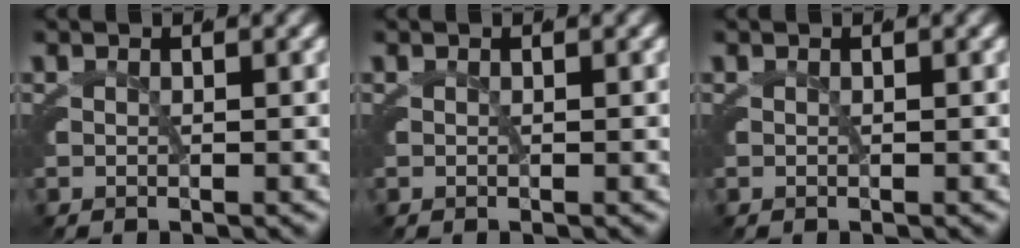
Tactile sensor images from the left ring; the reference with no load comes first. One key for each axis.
{"total": 0.0}
{"total": 0.0}